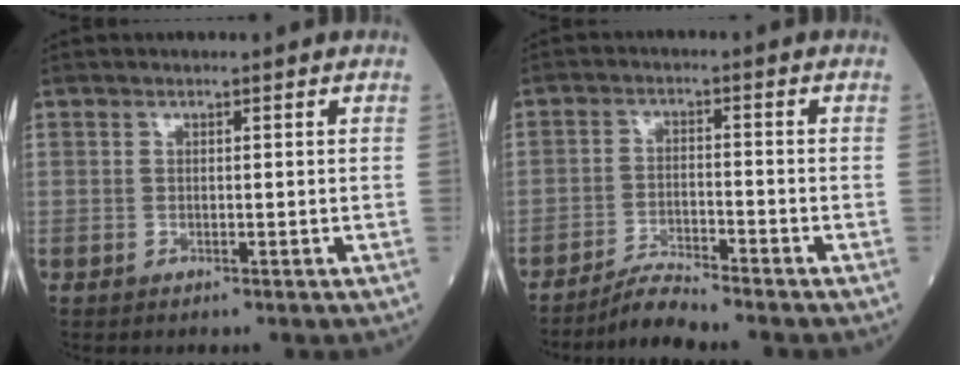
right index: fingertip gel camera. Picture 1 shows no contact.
{"total": 4.4, "force": [-4.2, -0.8, 1.0], "torque": [-0.022, -0.019, -0.081]}